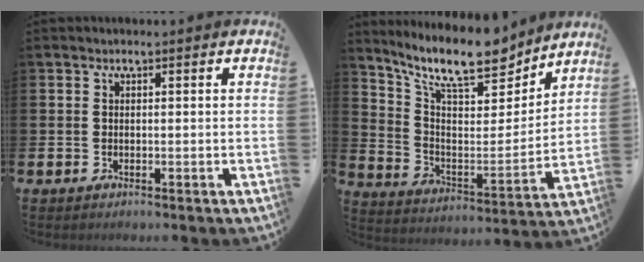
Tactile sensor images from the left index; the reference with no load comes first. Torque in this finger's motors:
{"motor_torque": [0.46, -0.78, 1.02, 0.21]}